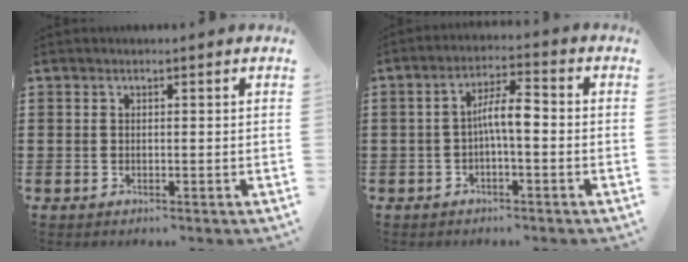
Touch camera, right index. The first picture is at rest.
{"total": 5.6, "force": [-0.5, 1.6, 5.4], "torque": [-0.106, 0.010, -0.015]}